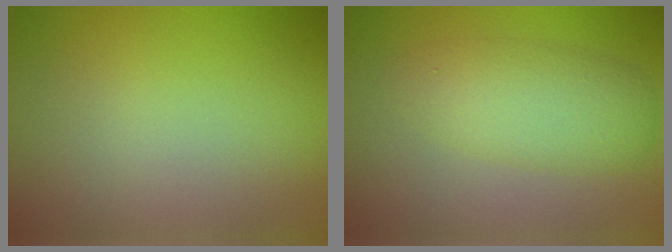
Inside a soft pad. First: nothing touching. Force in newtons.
{"total": 4.4, "press": 4.4, "slide": 0.2}